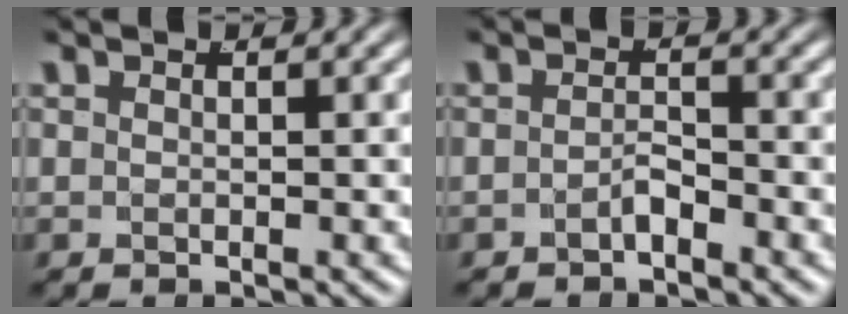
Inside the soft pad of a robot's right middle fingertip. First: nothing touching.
{"total": 1.5, "force": [-1.4, 0.3, 0.6], "torque": [-0.006, -0.004, -0.026]}